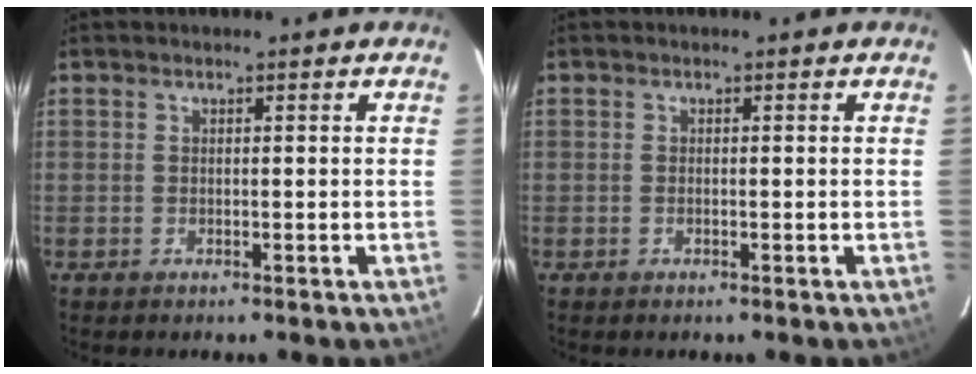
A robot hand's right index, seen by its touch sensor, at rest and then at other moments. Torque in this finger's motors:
{"motor_torque": [0.26, -0.03, 0.05, 0.01]}